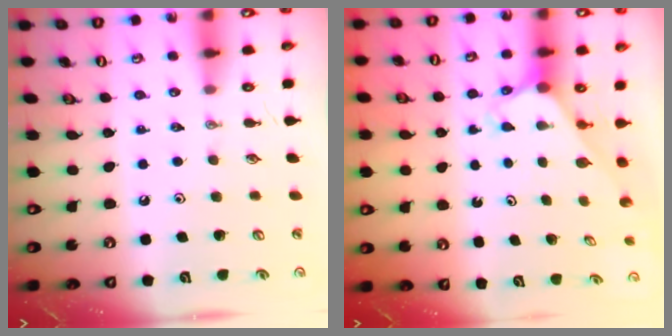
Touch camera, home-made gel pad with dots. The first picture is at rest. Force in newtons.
{"total": 2.4, "press": 2.4, "slide": 0.2}